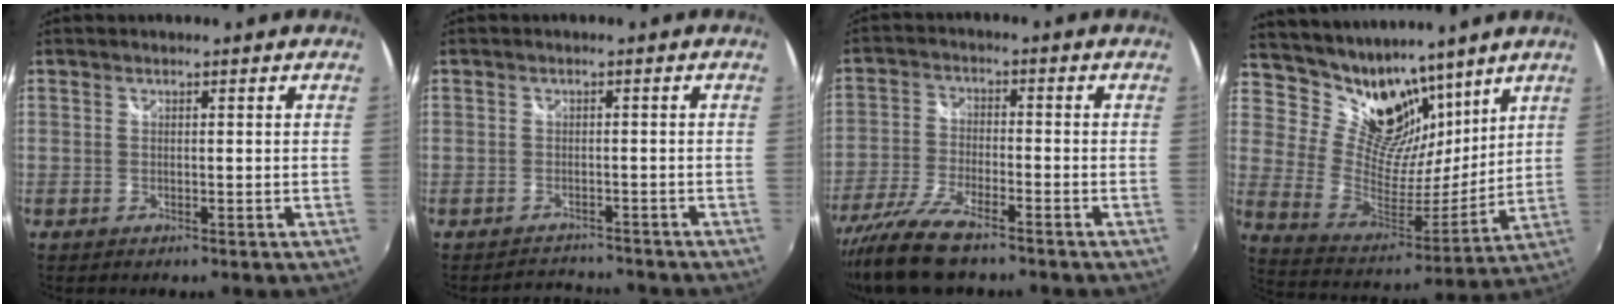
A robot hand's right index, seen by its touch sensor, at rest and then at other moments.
{"total": 3.7, "force": [-3.4, 1.6, -0.2], "torque": [-0.003, 0.011, -0.056]}
{"total": 10.7, "force": [-8.4, 2.5, 6.1], "torque": [-0.140, -0.028, -0.163]}
{"total": 17.0, "force": [12.6, 8.7, 7.4], "torque": [-0.150, -0.002, 0.234]}